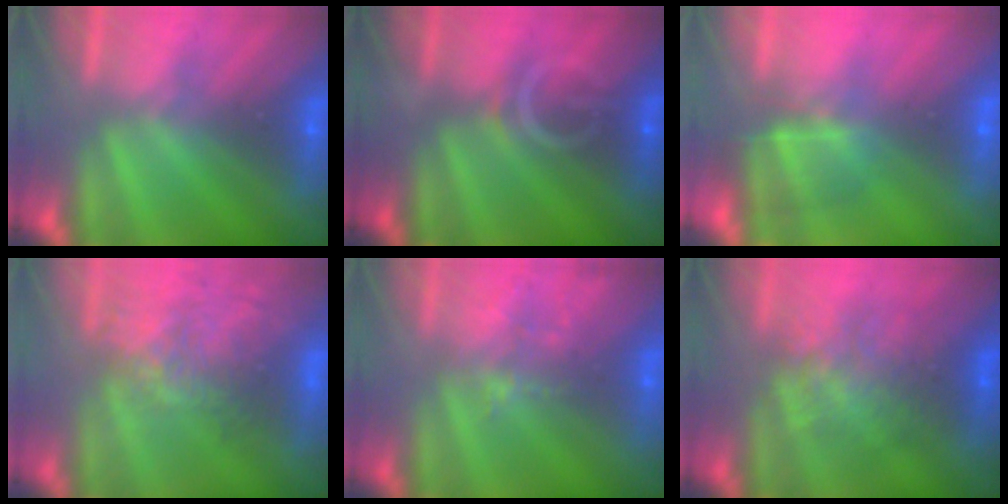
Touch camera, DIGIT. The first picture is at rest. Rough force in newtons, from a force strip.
{"total": 3.4}
{"total": 5.1}
{"total": 3.6}
{"total": 1.6}
{"total": 2.3}